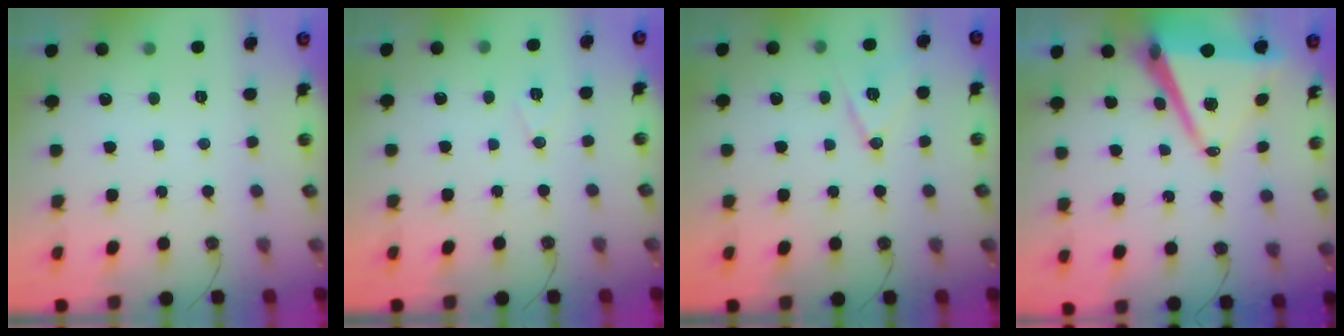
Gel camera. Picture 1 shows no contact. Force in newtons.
{"total": 6.7, "press": 5.0, "slide": 4.4}
{"total": 11.5, "press": 11.1, "slide": 3.3}
{"total": 12.4, "press": 11.7, "slide": 4.1}